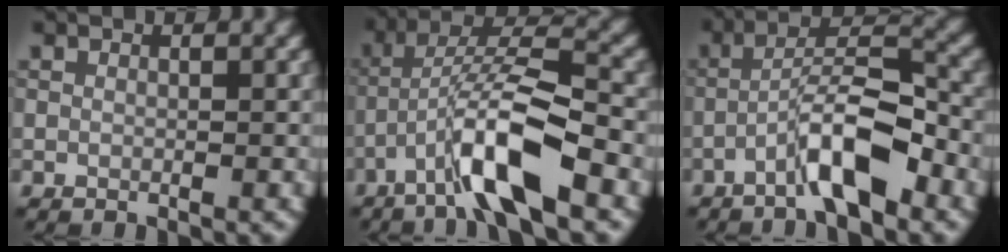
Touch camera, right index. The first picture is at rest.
{"total": 8.3, "force": [-4.4, 1.6, 6.9], "torque": [-0.120, 0.015, -0.085]}
{"total": 6.5, "force": [-3.6, 1.4, 5.2], "torque": [-0.091, 0.022, -0.066]}